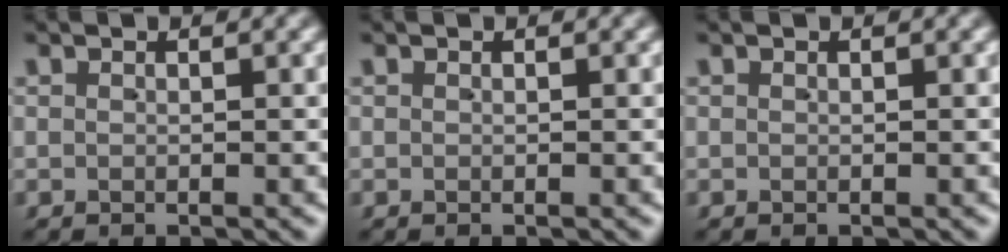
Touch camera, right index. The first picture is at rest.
{"total": 0.0}
{"total": 0.0}